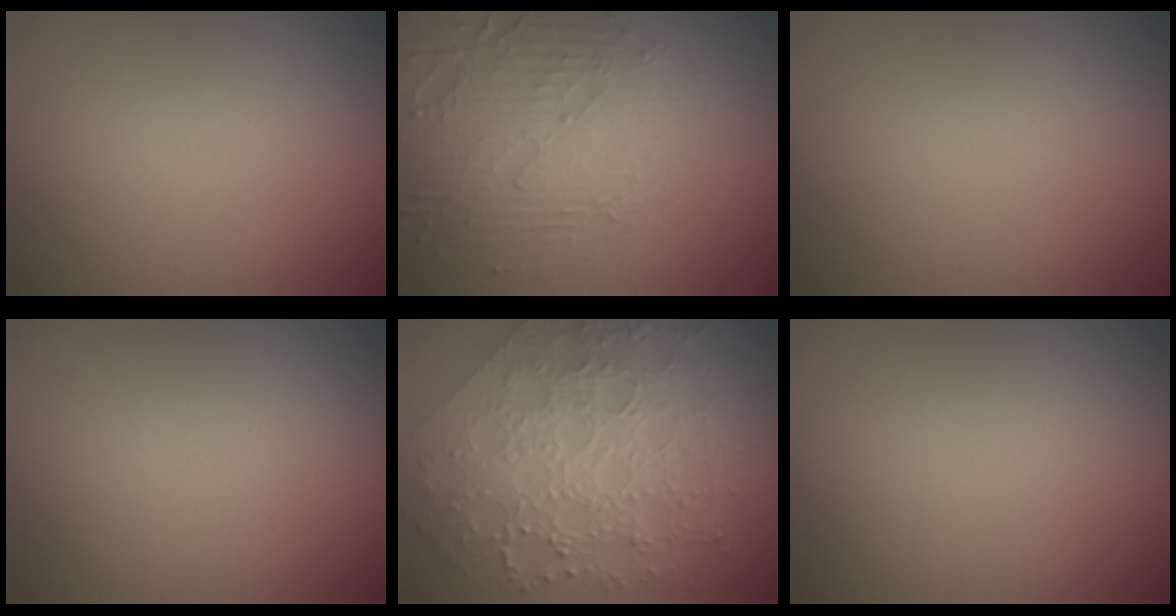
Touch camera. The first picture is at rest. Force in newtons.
{"total": 4.2, "press": 4.2, "slide": 0.6}
{"total": 0.0}
{"total": 0.0}
{"total": 8.3, "press": 6.1, "slide": 5.6}
{"total": 0.0}